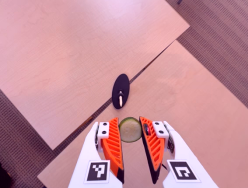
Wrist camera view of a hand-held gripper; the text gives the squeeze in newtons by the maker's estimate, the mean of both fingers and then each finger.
{"total": 11.6, "left": 12.1, "right": 11.2}